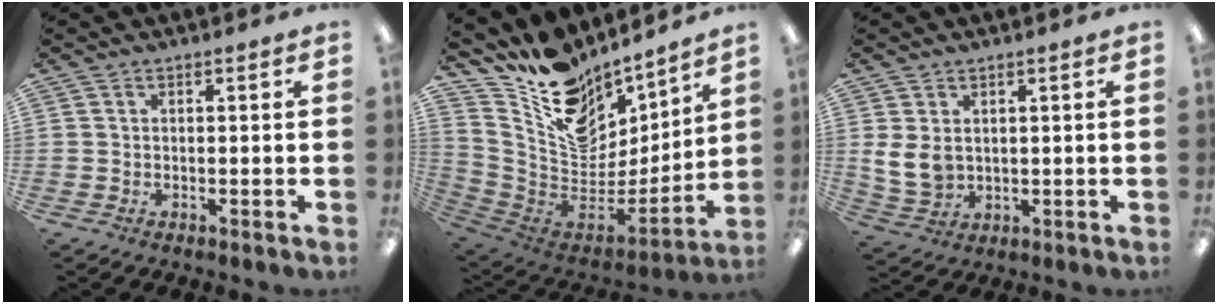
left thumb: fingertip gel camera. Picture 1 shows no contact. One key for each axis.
{"total": 14.6, "fx": 9.7, "fy": 9.5, "fz": 5.3, "tx": -0.097, "ty": -0.099, "tz": 0.181}
{"total": 6.3, "fx": 2.0, "fy": 4.6, "fz": 3.8, "tx": -0.103, "ty": -0.008, "tz": 0.037}